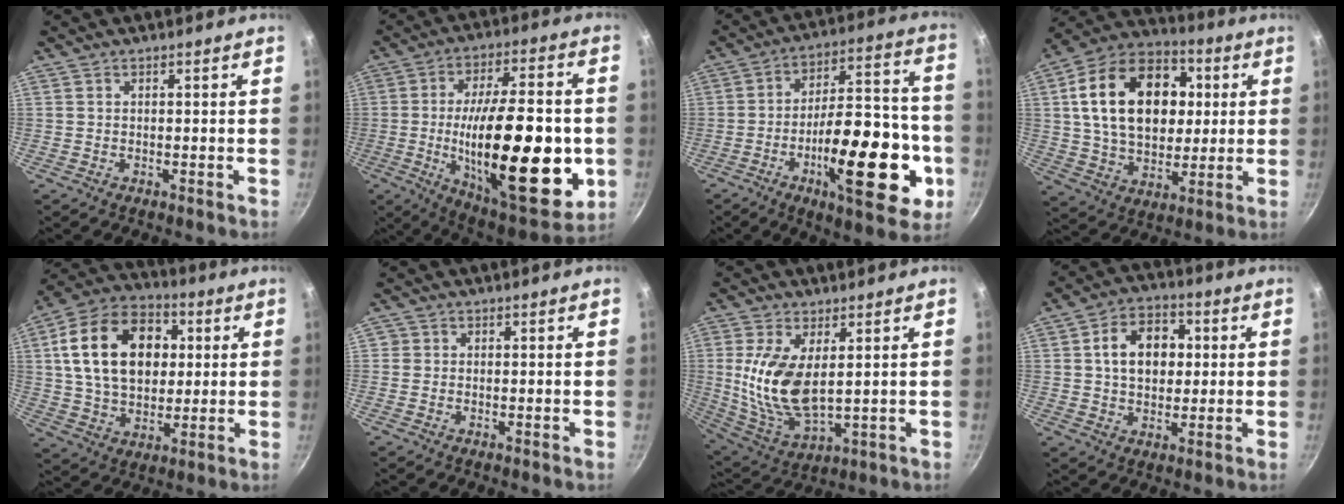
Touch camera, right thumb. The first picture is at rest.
{"total": 31.0, "force": [-4.3, 11.9, 28.3], "torque": [-0.417, -0.002, -0.056]}
{"total": 24.7, "force": [-7.8, 9.5, 21.5], "torque": [-0.275, 0.041, -0.112]}
{"total": 24.0, "force": [4.5, 16.5, 16.8], "torque": [-0.257, 0.015, 0.068]}
{"total": 21.3, "force": [4.2, 14.7, 14.8], "torque": [-0.229, 0.014, 0.064]}
{"total": 0.9, "force": [0.0, 0.9, 0.1], "torque": [0.006, 0.002, -0.003]}
{"total": 13.6, "force": [2.2, 6.7, 11.6], "torque": [-0.233, -0.024, 0.054]}
{"total": 11.2, "force": [1.7, 8.1, 7.5], "torque": [-0.088, 0.014, 0.019]}